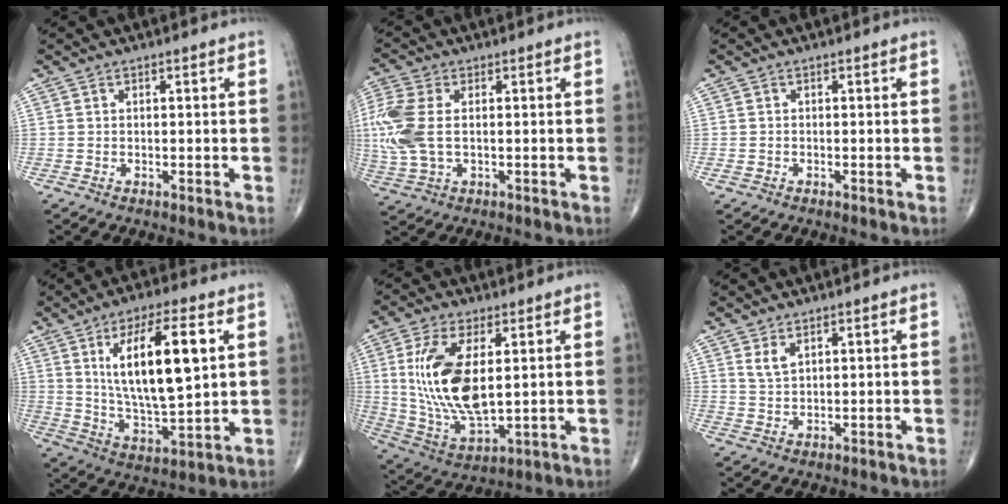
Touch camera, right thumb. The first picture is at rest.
{"total": 10.9, "force": [0.6, 6.4, 8.8], "torque": [-0.240, 0.008, 0.016]}
{"total": 0.6, "force": [-0.3, 0.5, 0.2], "torque": [-0.006, 0.001, -0.007]}
{"total": 18.0, "force": [4.9, 5.9, 16.3], "torque": [-0.269, -0.020, 0.092]}
{"total": 16.7, "force": [2.8, 7.6, 14.5], "torque": [-0.289, -0.023, 0.067]}
{"total": 2.6, "force": [1.5, 1.2, 1.8], "torque": [-0.033, -0.007, 0.036]}